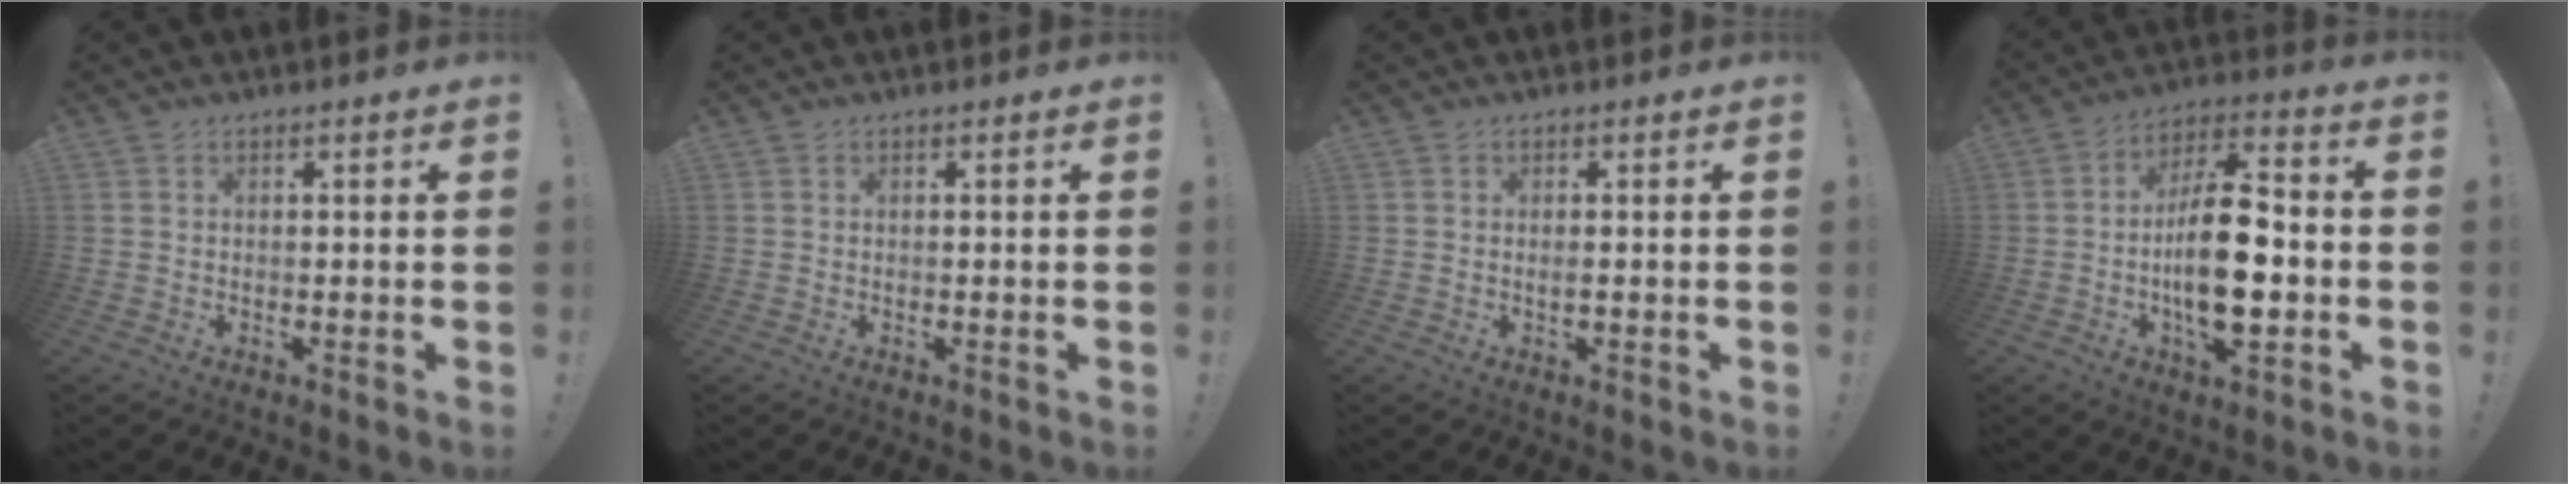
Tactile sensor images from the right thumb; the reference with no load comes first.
{"total": 0.0}
{"total": 1.3, "force": [-0.3, 0.0, 1.2], "torque": [-0.018, -0.002, -0.007]}
{"total": 17.9, "force": [-2.8, 7.1, 16.1], "torque": [-0.281, 0.005, -0.051]}